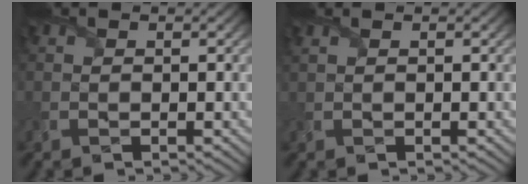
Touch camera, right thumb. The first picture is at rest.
{"total": 0.6, "force": [0.4, 0.1, 0.4], "torque": [-0.016, 0.003, 0.007]}